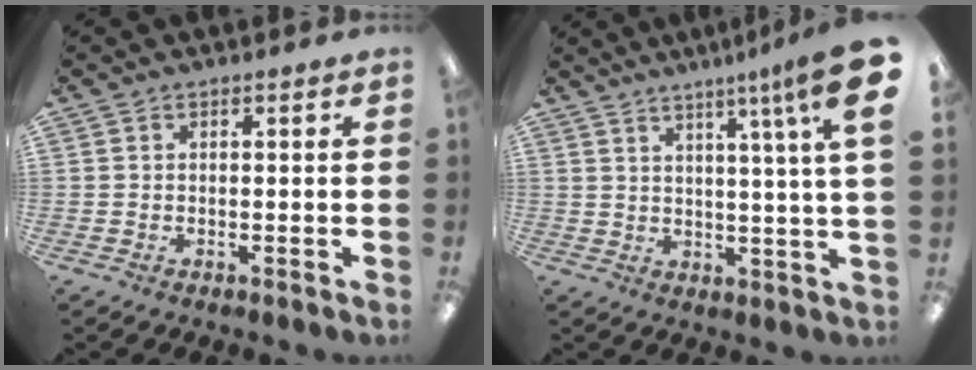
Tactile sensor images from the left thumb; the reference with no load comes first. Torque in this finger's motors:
{"motor_torque": [2.82, 2.15, 1.90, -0.86, 0.13]}